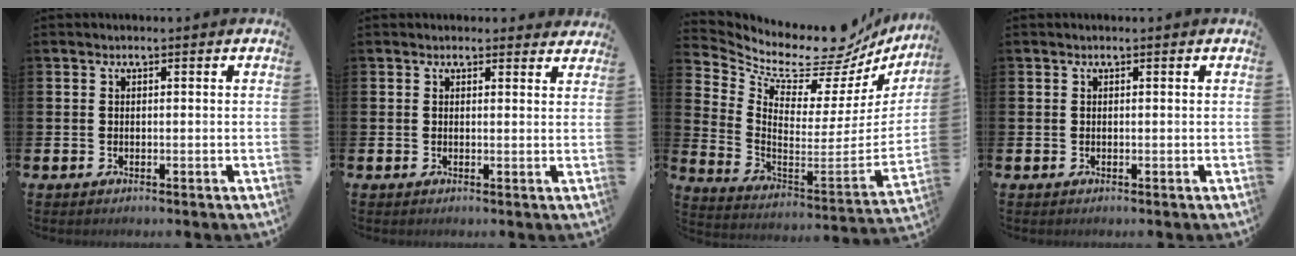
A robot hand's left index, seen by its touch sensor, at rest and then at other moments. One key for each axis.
{"total": 1.5, "fx": 1.4, "fy": 0.6, "fz": 0.0, "tx": 0.009, "ty": -0.002, "tz": 0.022}
{"total": 8.0, "fx": 7.0, "fy": 3.2, "fz": 2.0, "tx": -0.064, "ty": -0.079, "tz": 0.112}
{"total": 0.0}